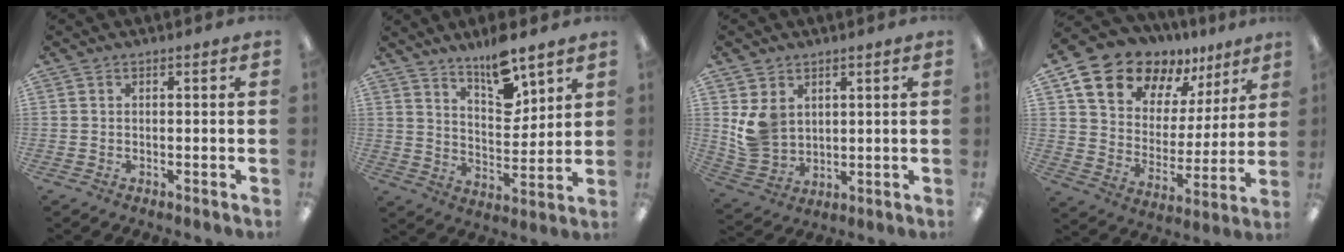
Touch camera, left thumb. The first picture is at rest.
{"total": 10.7, "force": [8.5, 3.5, 5.4], "torque": [-0.080, -0.052, 0.148]}
{"total": 8.0, "force": [3.0, 6.7, 3.2], "torque": [-0.073, -0.009, 0.062]}
{"total": 15.7, "force": [12.2, 8.9, 4.4], "torque": [-0.096, -0.089, 0.227]}